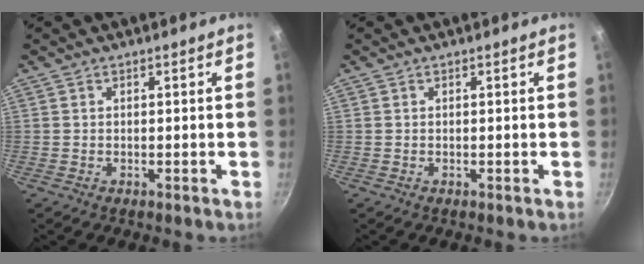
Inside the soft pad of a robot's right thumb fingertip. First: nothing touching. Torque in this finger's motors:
{"motor_torque": [-0.16, 0.12, 0.00, 0.00, 0.00]}